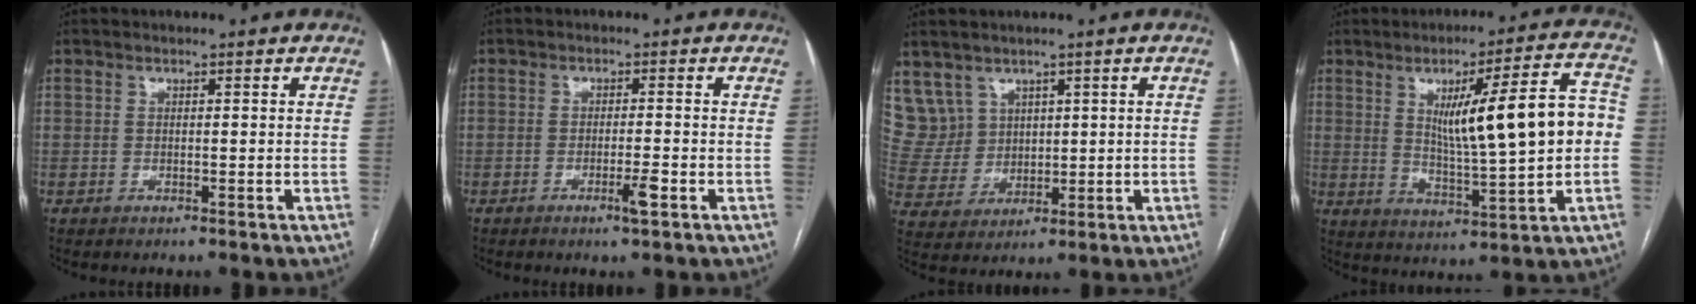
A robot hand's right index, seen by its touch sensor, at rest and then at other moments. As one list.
[{"total": 2.7, "force": [-1.4, 0.1, 2.3], "torque": [-0.037, -0.003, -0.023]}, {"total": 7.4, "force": [4.2, 6.1, 0.4], "torque": [-0.018, 0.027, 0.104]}, {"total": 15.6, "force": [1.6, 1.6, 15.5], "torque": [-0.229, 0.021, 0.032]}]